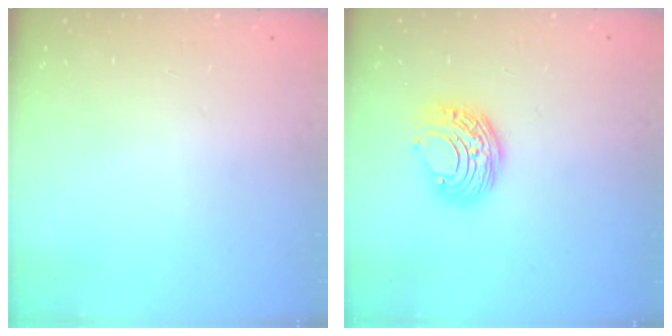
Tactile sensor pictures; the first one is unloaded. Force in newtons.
{"total": 8.9, "press": 8.9, "slide": 0.3}